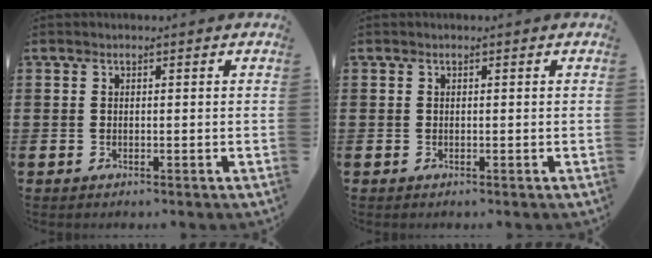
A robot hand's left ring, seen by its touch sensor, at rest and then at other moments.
{"total": 0.0}